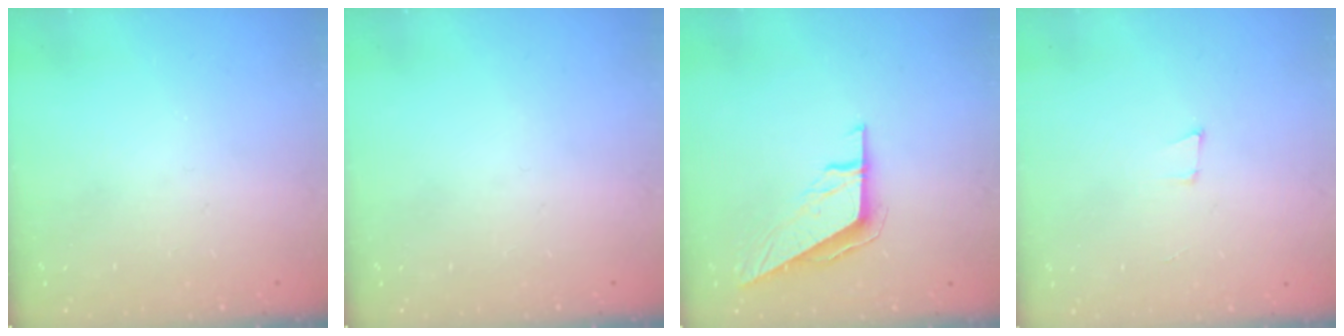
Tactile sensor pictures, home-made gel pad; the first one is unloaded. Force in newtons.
{"total": 0.0}
{"total": 8.6, "press": 8.6, "slide": 0.2}
{"total": 3.6, "press": 2.5, "slide": 2.7}